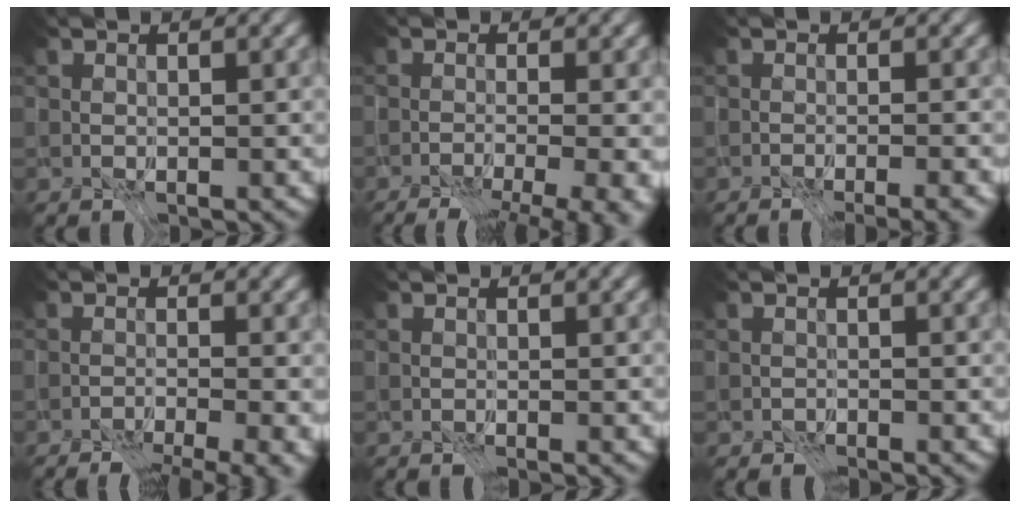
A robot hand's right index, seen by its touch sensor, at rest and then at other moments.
{"total": 10.9, "force": [-6.7, 3.7, 7.8], "torque": [-0.105, -0.015, -0.062]}
{"total": 4.2, "force": [-3.3, 1.0, 2.5], "torque": [-0.015, -0.011, -0.052]}
{"total": 7.5, "force": [-5.1, 2.0, 5.0], "torque": [-0.057, -0.021, -0.045]}
{"total": 1.2, "force": [-0.7, -0.8, -0.6], "torque": [0.016, -0.004, -0.013]}
{"total": 1.7, "force": [-1.5, -0.4, -0.5], "torque": [0.027, -0.010, -0.041]}